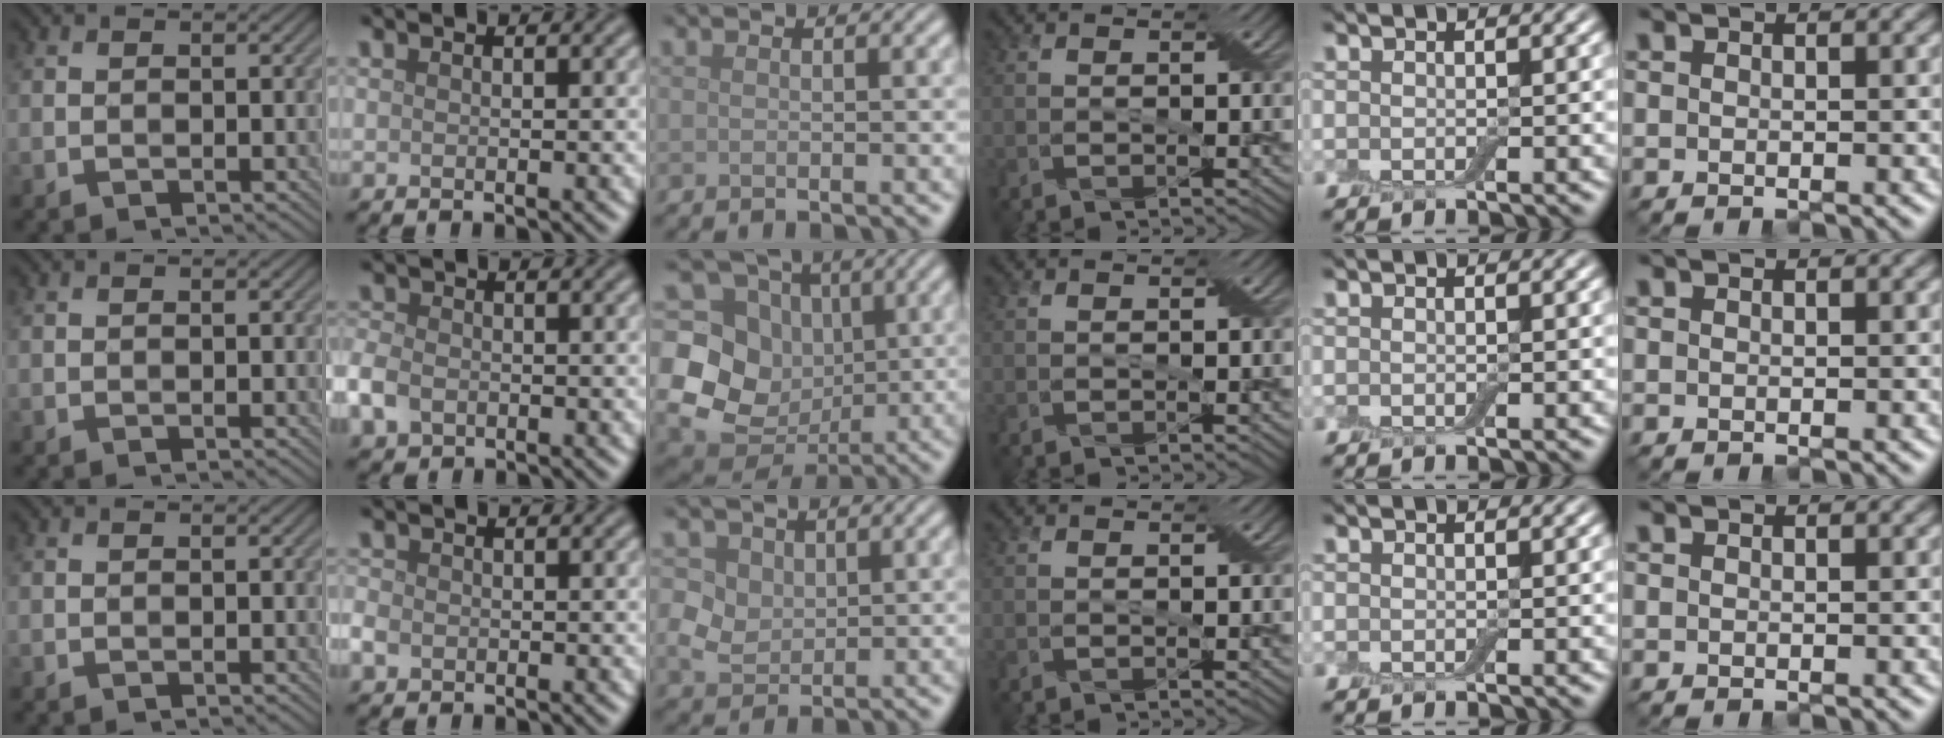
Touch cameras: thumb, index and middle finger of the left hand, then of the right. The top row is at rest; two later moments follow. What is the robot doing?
{"motion": "press", "object": "electronic device side button"}